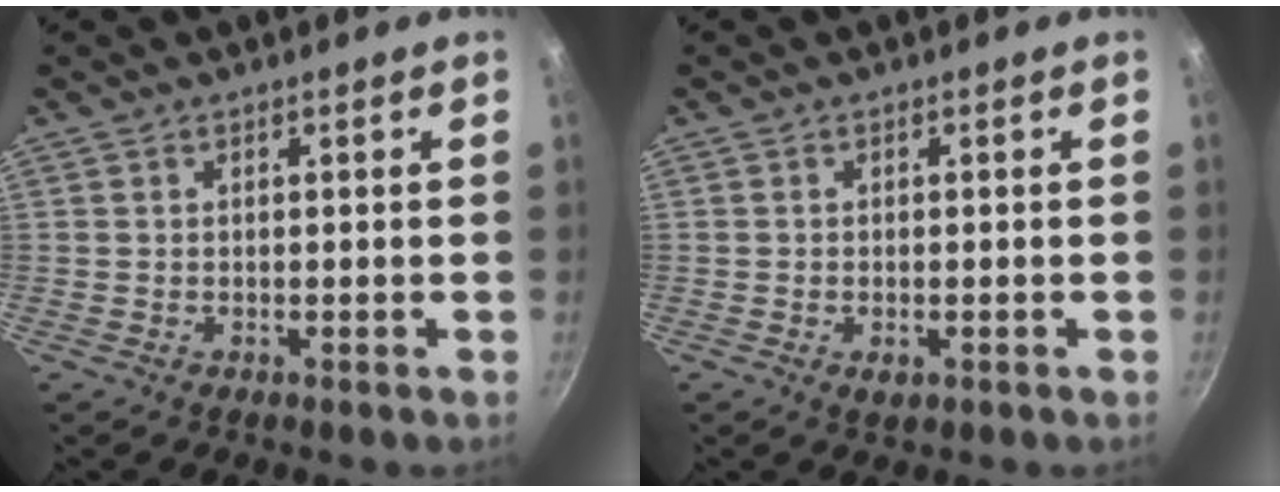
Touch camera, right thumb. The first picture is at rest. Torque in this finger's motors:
{"motor_torque": [-0.17, -0.05, -0.39, 0.03, -0.04]}